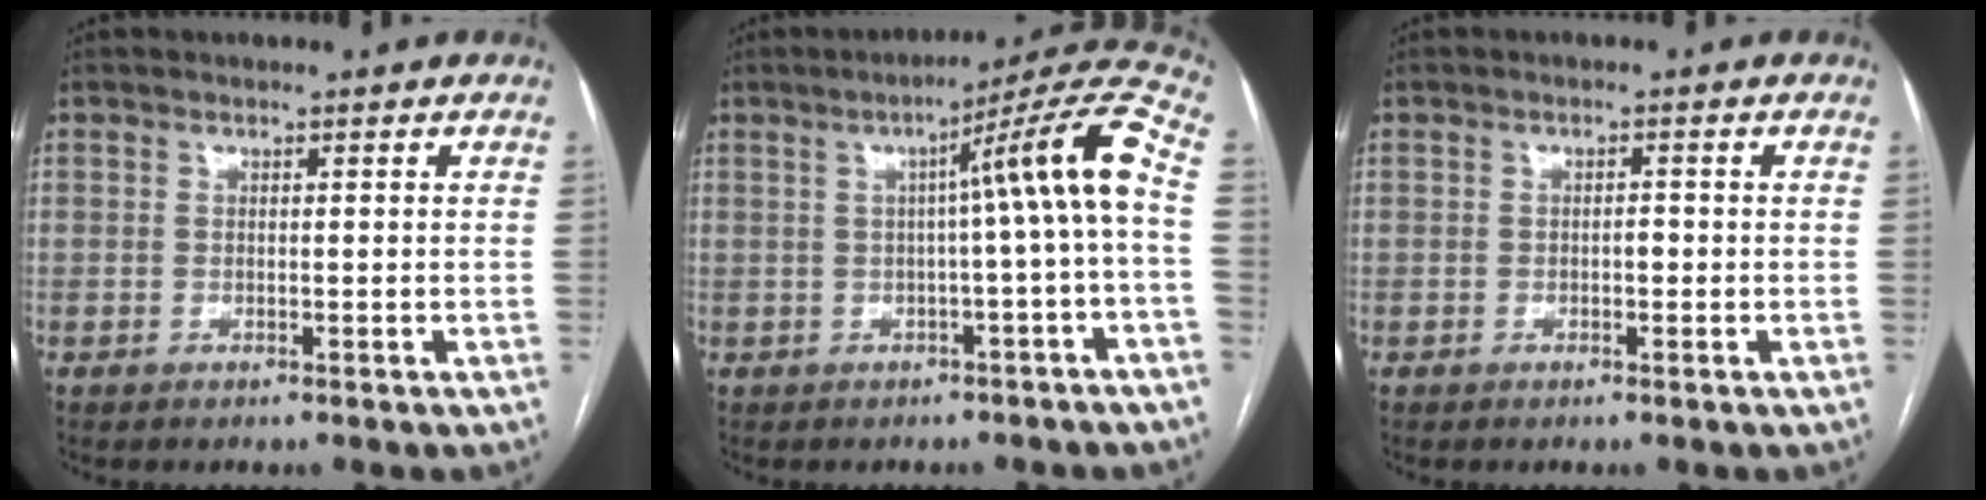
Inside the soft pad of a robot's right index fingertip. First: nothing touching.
{"total": 11.6, "force": [0.1, -1.4, 11.5], "torque": [-0.147, 0.027, -0.004]}
{"total": 1.1, "force": [-0.3, 0.5, 0.9], "torque": [-0.012, 0.003, -0.006]}